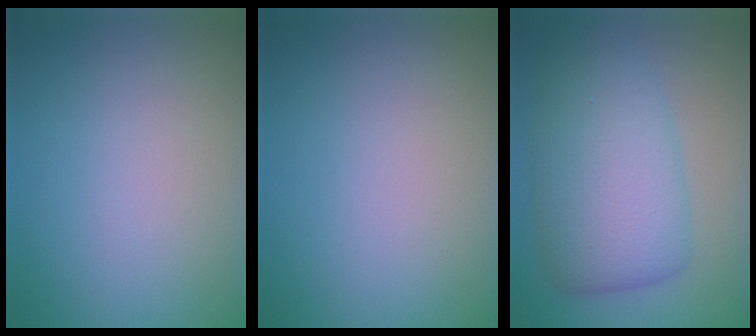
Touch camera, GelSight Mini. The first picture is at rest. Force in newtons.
{"total": 0.0}
{"total": 8.2, "press": 8.2, "slide": 0.2}